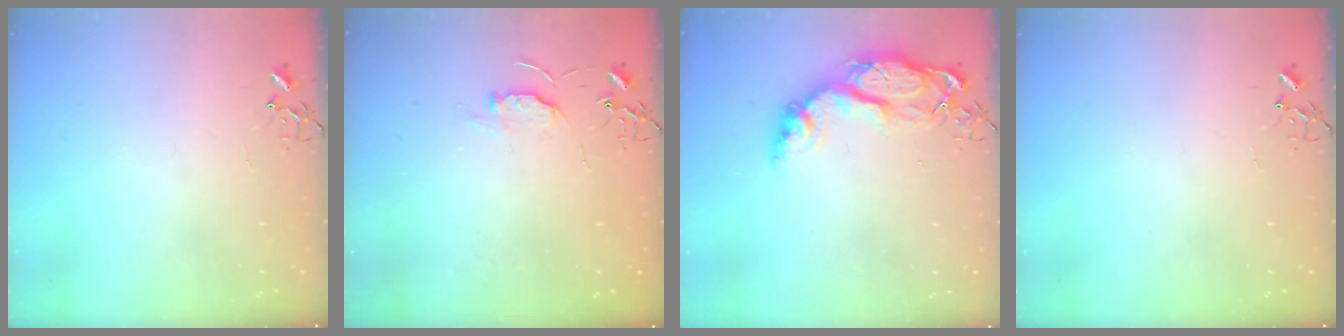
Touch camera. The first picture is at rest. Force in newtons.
{"total": 6.8, "press": 6.7, "slide": 0.7}
{"total": 13.9, "press": 13.9, "slide": 1.3}
{"total": 0.0}